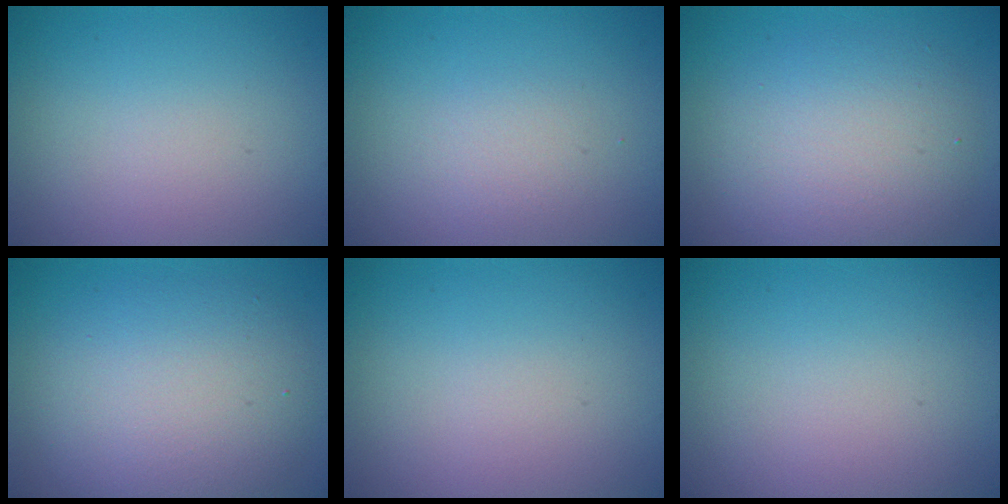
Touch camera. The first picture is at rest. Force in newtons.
{"total": 1.2, "press": 1.2, "slide": 0.1}
{"total": 5.5, "press": 5.5, "slide": 0.2}
{"total": 6.8, "press": 6.8, "slide": 0.3}
{"total": 0.0}
{"total": 0.0}